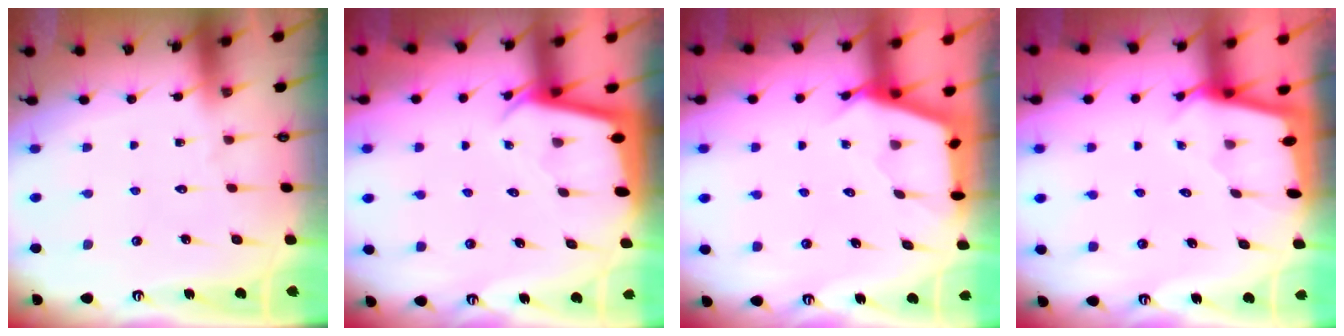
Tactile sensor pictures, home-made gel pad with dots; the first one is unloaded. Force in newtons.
{"total": 2.3, "press": 2.3, "slide": 0.1}
{"total": 2.5, "press": 2.5, "slide": 0.3}
{"total": 1.6, "press": 1.6, "slide": 0.2}